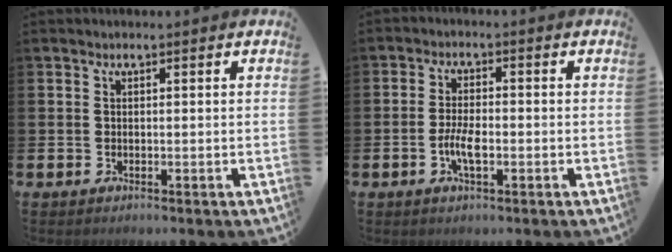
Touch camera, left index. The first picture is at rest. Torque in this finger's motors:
{"motor_torque": [0.86, 0.22, 0.13, 0.04]}